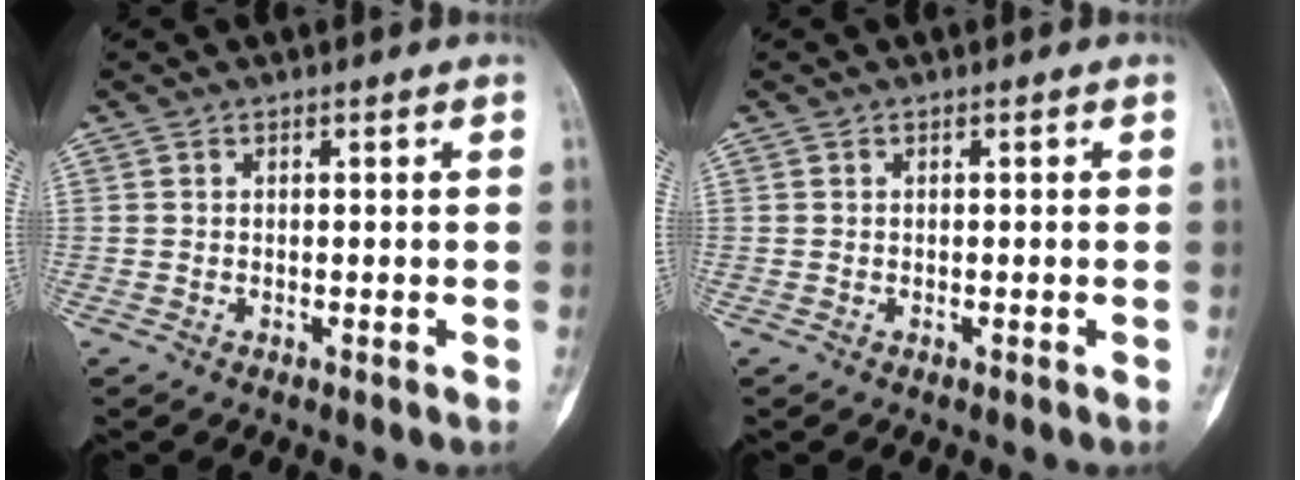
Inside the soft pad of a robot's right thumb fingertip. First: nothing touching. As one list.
[{"total": 0.0}]